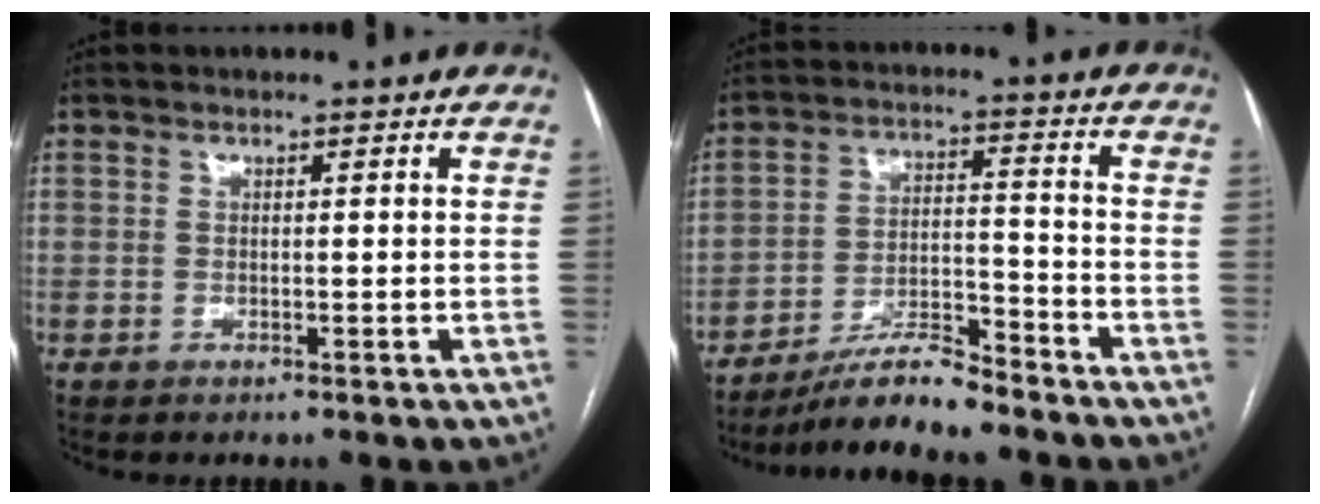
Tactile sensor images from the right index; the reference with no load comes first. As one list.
[{"total": 8.9, "force": [-7.9, 0.7, 4.0], "torque": [-0.068, 0.000, -0.140]}]